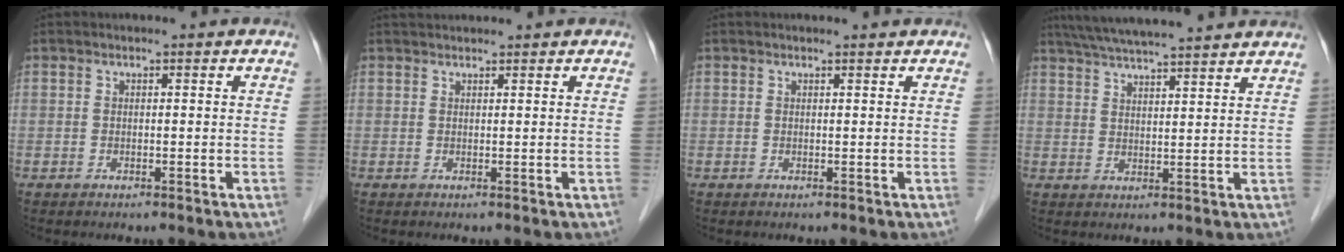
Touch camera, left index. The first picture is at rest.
{"total": 4.1, "force": [3.9, 0.7, 1.1], "torque": [-0.006, 0.034, 0.059]}
{"total": 1.8, "force": [1.7, 0.3, 0.4], "torque": [-0.002, 0.005, 0.021]}
{"total": 15.6, "force": [13.9, 0.9, 7.0], "torque": [-0.119, 0.037, 0.202]}